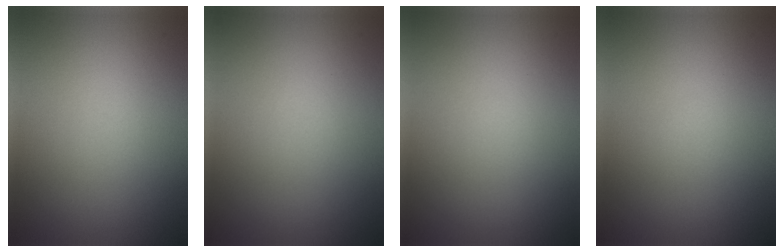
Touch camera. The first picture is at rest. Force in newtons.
{"total": 0.0}
{"total": 0.0}
{"total": 0.0}